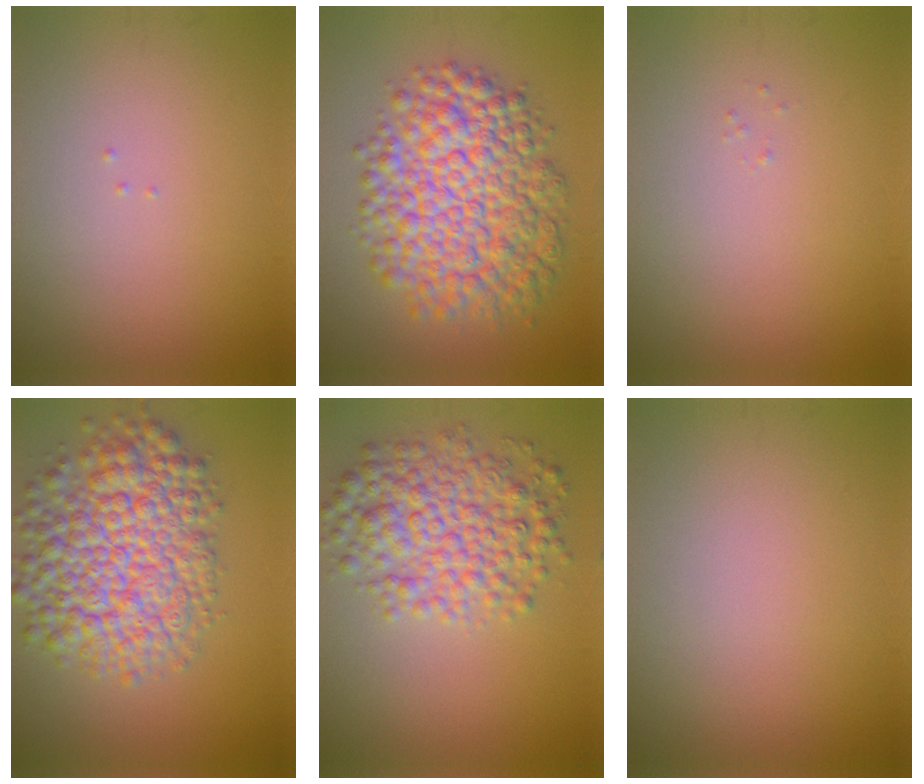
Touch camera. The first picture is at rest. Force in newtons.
{"total": 10.0, "press": 10.0, "slide": 0.2}
{"total": 0.0}
{"total": 10.3, "press": 10.3, "slide": 0.4}
{"total": 6.5, "press": 6.5, "slide": 0.0}
{"total": 0.0}